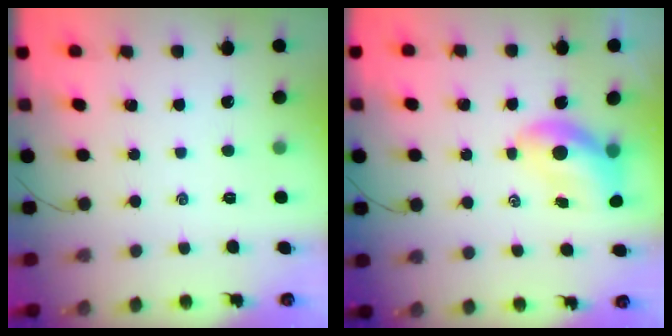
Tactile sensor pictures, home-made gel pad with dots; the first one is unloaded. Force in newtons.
{"total": 7.1, "press": 7.0, "slide": 0.9}